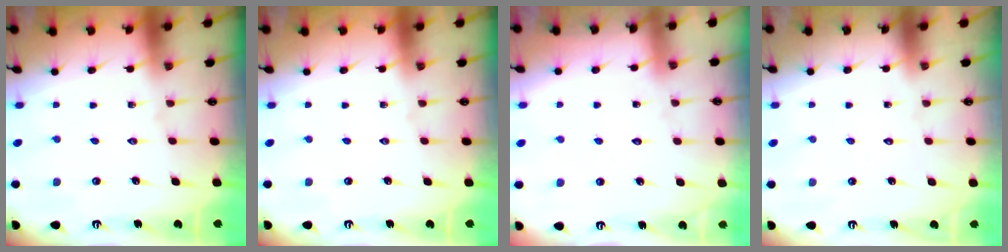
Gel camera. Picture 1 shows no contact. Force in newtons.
{"total": 0.0}
{"total": 4.3, "press": 4.3, "slide": 0.4}
{"total": 1.7, "press": 1.7, "slide": 0.1}